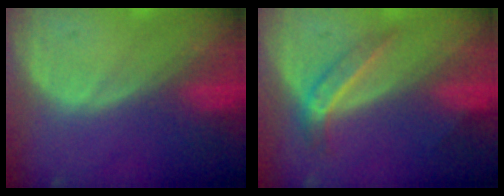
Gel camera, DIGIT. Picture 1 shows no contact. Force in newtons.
{"total": 4.3, "press": 4.0, "slide": 1.6}